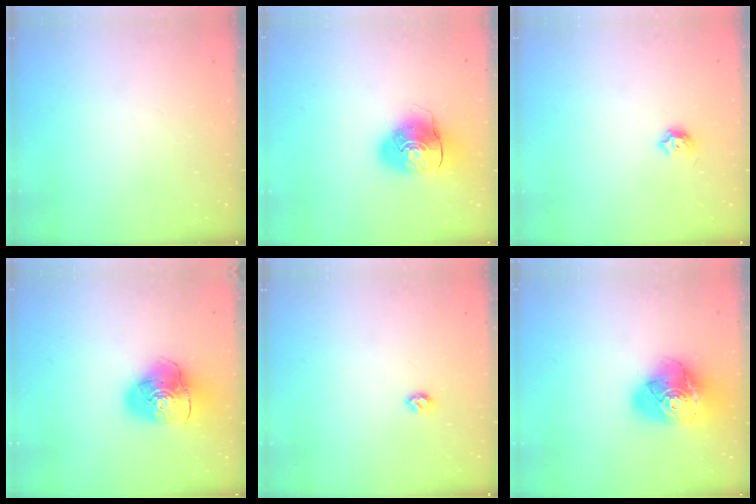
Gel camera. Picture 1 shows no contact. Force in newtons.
{"total": 10.6, "press": 10.5, "slide": 1.8}
{"total": 5.9, "press": 5.9, "slide": 0.8}
{"total": 12.3, "press": 12.2, "slide": 1.9}
{"total": 5.3, "press": 5.3, "slide": 0.7}
{"total": 18.9, "press": 18.8, "slide": 2.1}